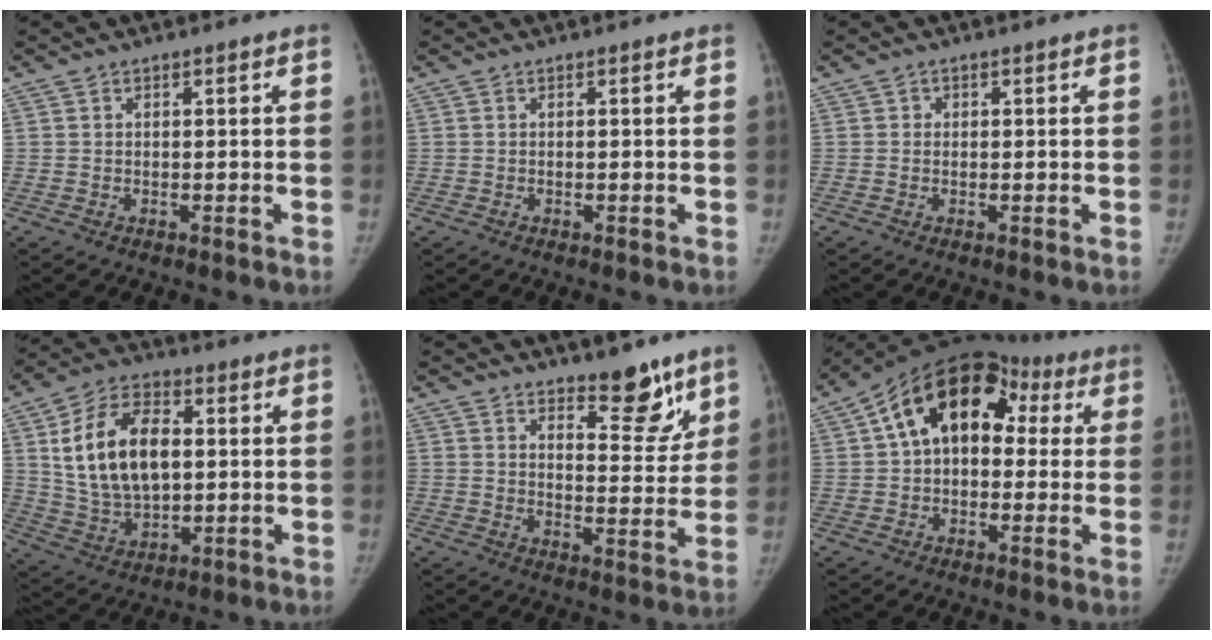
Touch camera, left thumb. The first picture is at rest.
{"total": 0.0}
{"total": 0.8, "force": [0.0, 0.8, 0.1], "torque": [0.006, 0.003, -0.001]}
{"total": 17.0, "force": [2.9, 10.4, 13.2], "torque": [-0.215, 0.001, 0.057]}
{"total": 9.7, "force": [7.1, 3.8, 5.5], "torque": [-0.037, -0.053, 0.107]}
{"total": 17.1, "force": [4.1, 11.5, 12.0], "torque": [-0.150, 0.046, 0.052]}